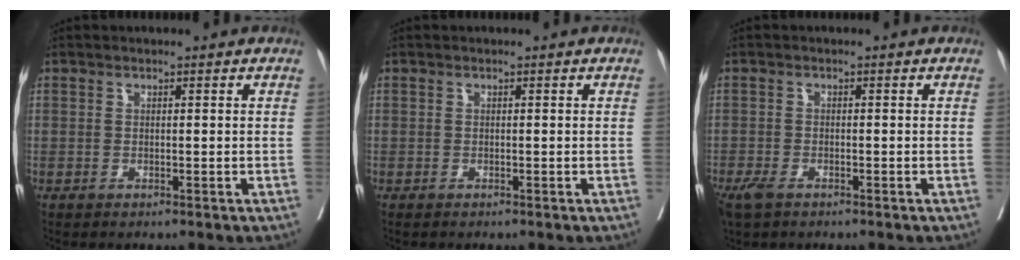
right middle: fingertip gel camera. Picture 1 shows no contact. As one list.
[{"total": 0.0}, {"total": 3.4, "force": [-2.4, 1.5, 2.0], "torque": [-0.042, -0.007, -0.041]}]